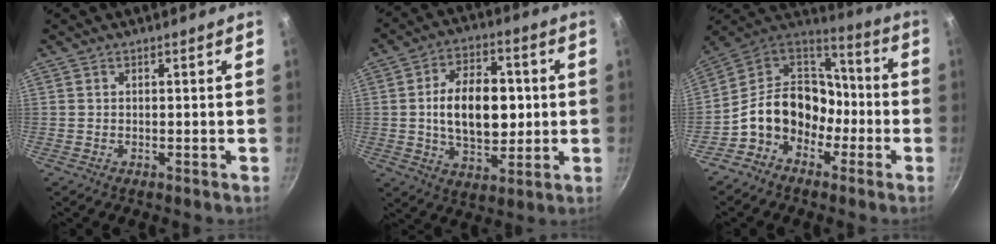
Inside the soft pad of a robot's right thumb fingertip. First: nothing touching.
{"total": 15.5, "force": [0.7, 9.2, 12.4], "torque": [-0.171, 0.006, 0.014]}
{"total": 15.6, "force": [-5.3, 11.9, 8.5], "torque": [-0.115, 0.085, -0.106]}